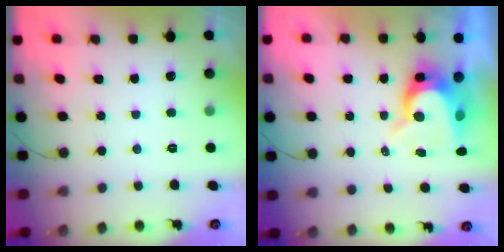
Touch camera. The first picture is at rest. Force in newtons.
{"total": 8.6, "press": 8.5, "slide": 0.5}